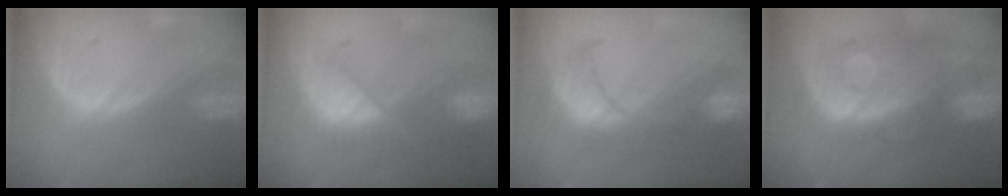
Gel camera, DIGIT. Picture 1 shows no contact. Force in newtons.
{"total": 8.7, "press": 7.6, "slide": 4.3}
{"total": 7.9, "press": 7.7, "slide": 1.6}
{"total": 11.2, "press": 9.7, "slide": 5.6}